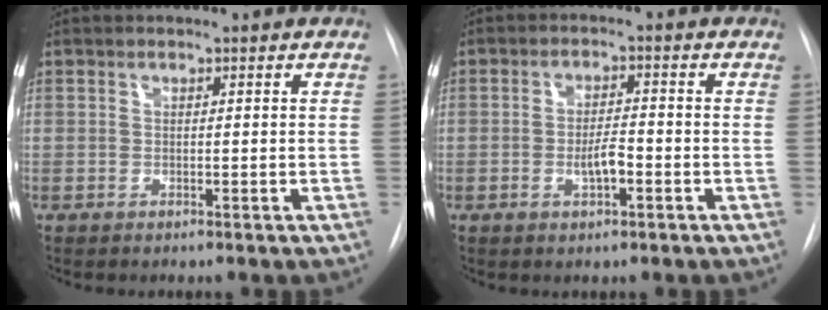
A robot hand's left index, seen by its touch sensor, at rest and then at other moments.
{"total": 3.5, "force": [-1.2, 1.0, 3.1], "torque": [-0.055, 0.002, -0.019]}